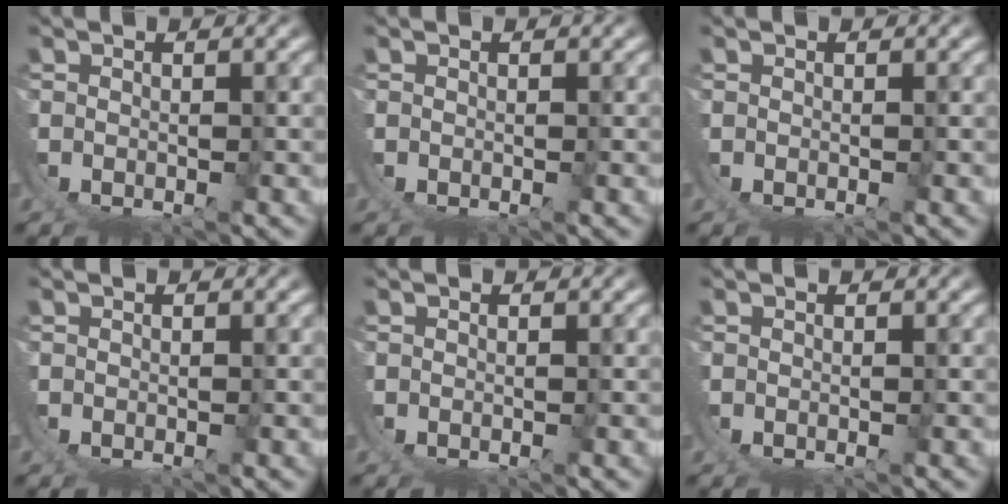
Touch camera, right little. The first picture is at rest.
{"total": 0.0}
{"total": 0.0}
{"total": 0.0}
{"total": 0.0}
{"total": 0.0}